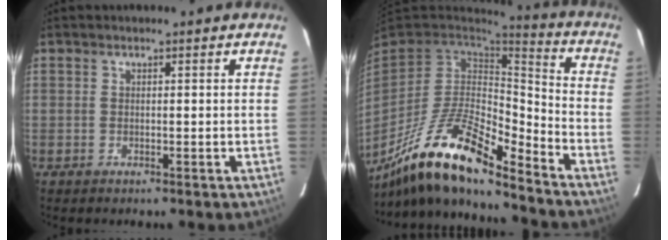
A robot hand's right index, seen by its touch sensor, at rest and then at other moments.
{"total": 19.1, "force": [-13.4, 4.6, 12.8], "torque": [-0.253, -0.026, -0.254]}